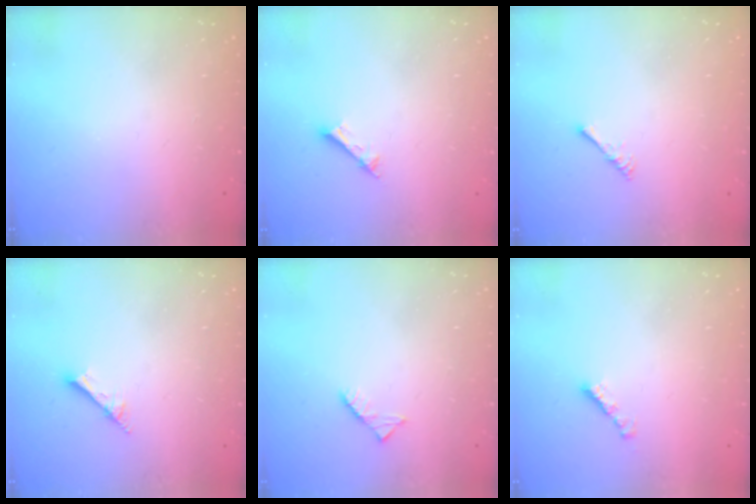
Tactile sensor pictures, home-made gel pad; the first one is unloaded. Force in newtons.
{"total": 2.2, "press": 2.1, "slide": 0.4}
{"total": 1.7, "press": 1.6, "slide": 0.4}
{"total": 2.0, "press": 2.0, "slide": 0.1}
{"total": 2.6, "press": 2.6, "slide": 0.4}
{"total": 2.4, "press": 2.4, "slide": 0.4}